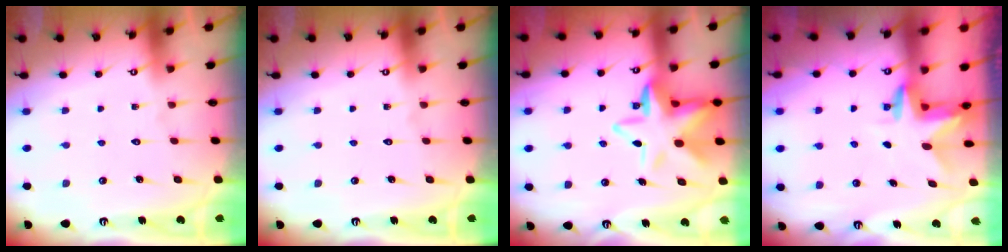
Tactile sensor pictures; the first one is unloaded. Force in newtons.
{"total": 0.0}
{"total": 12.2, "press": 11.9, "slide": 2.7}
{"total": 2.8, "press": 2.8, "slide": 0.1}